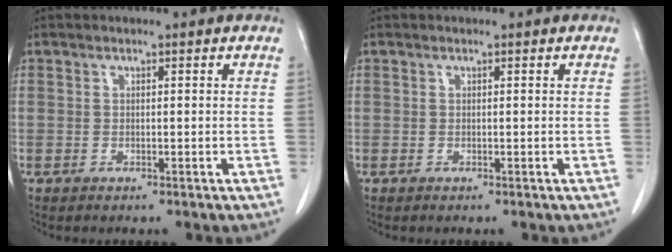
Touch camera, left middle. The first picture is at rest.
{"total": 0.0}